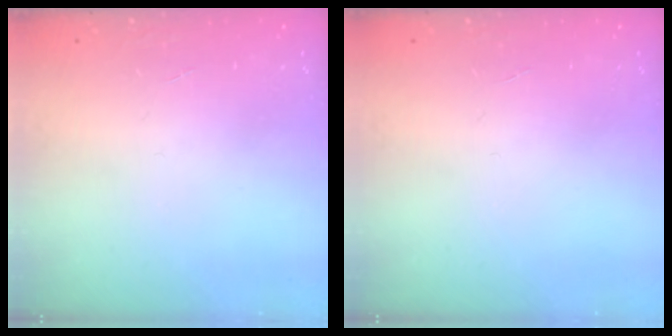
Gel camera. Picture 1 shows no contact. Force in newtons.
{"total": 0.0}